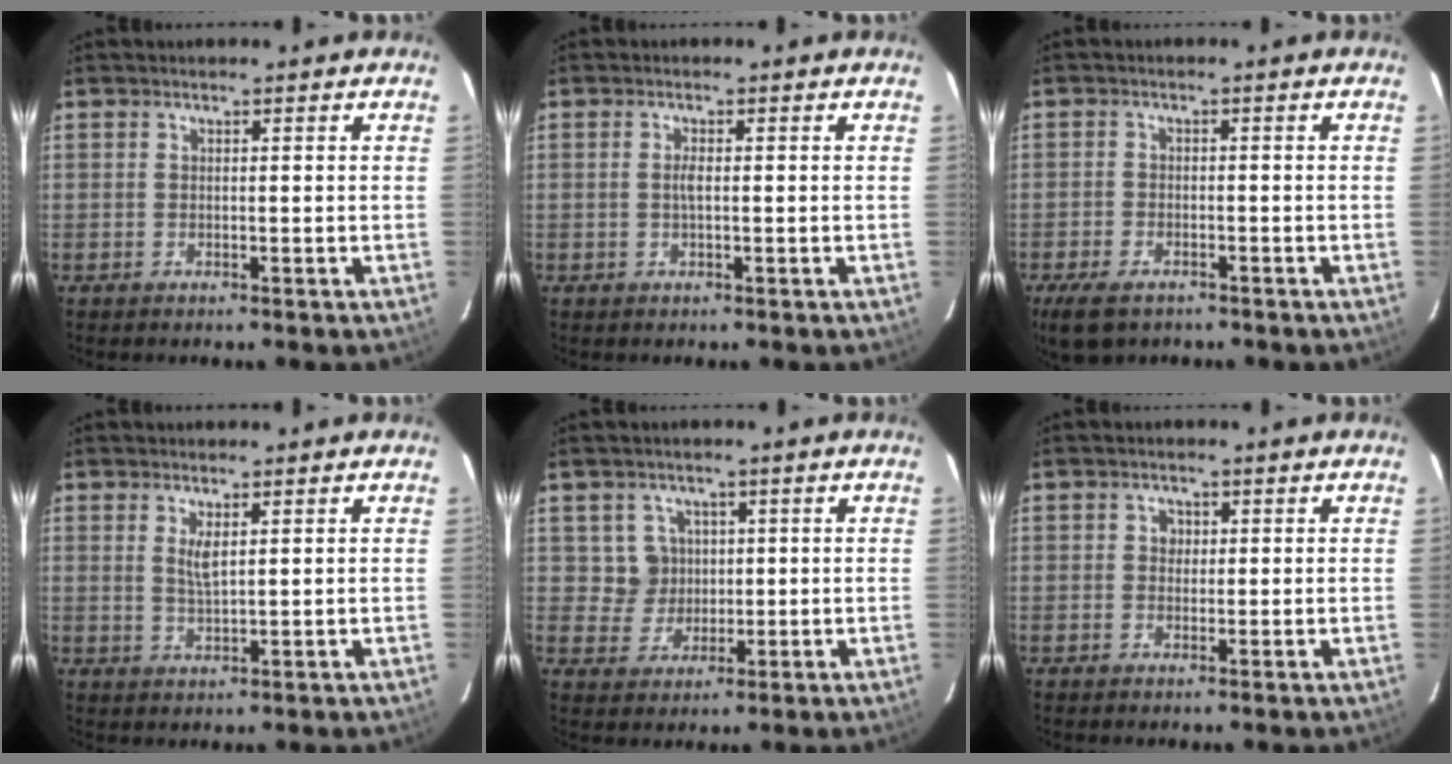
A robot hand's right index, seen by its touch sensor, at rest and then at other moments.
{"total": 1.4, "force": [-0.1, 0.4, 1.3], "torque": [-0.027, 0.001, -0.003]}
{"total": 6.7, "force": [-4.6, 3.4, 3.4], "torque": [-0.090, -0.015, -0.081]}
{"total": 2.9, "force": [1.1, 0.8, 2.6], "torque": [-0.048, -0.004, 0.020]}
{"total": 4.7, "force": [0.9, 4.6, 0.2], "torque": [-0.003, 0.015, 0.023]}
{"total": 1.7, "force": [0.2, 1.6, 0.4], "torque": [-0.003, 0.006, 0.002]}